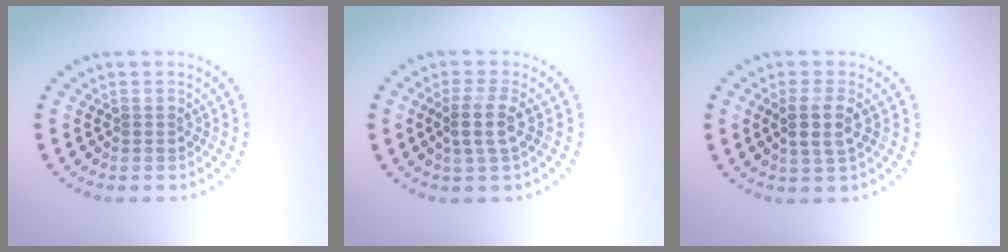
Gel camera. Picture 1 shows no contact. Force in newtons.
{"total": 2.6, "press": 2.1, "slide": 1.5}
{"total": 2.6, "press": 2.3, "slide": 1.2}